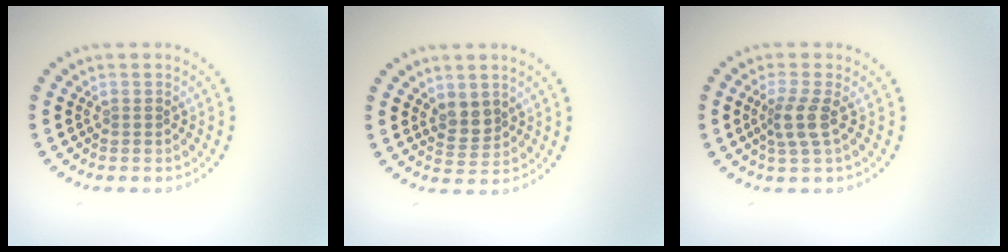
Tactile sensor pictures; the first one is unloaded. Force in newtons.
{"total": 2.2, "press": 1.9, "slide": 1.0}
{"total": 2.5, "press": 2.0, "slide": 1.6}